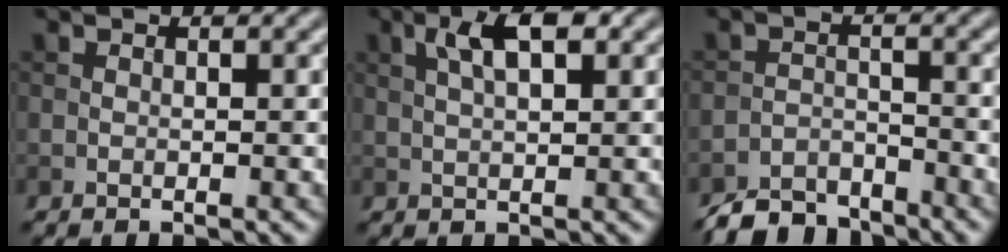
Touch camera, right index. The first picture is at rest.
{"total": 4.3, "force": [1.7, 1.4, 3.7], "torque": [-0.070, 0.009, 0.028]}
{"total": 5.0, "force": [-4.7, 1.6, 1.1], "torque": [-0.014, -0.005, -0.092]}